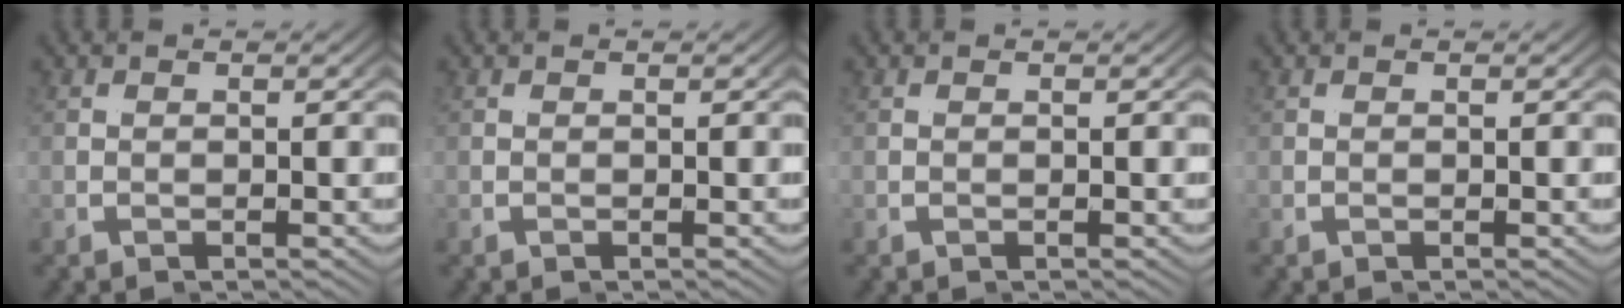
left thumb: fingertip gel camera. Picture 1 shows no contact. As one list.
[{"total": 0.0}, {"total": 0.0}, {"total": 0.0}]